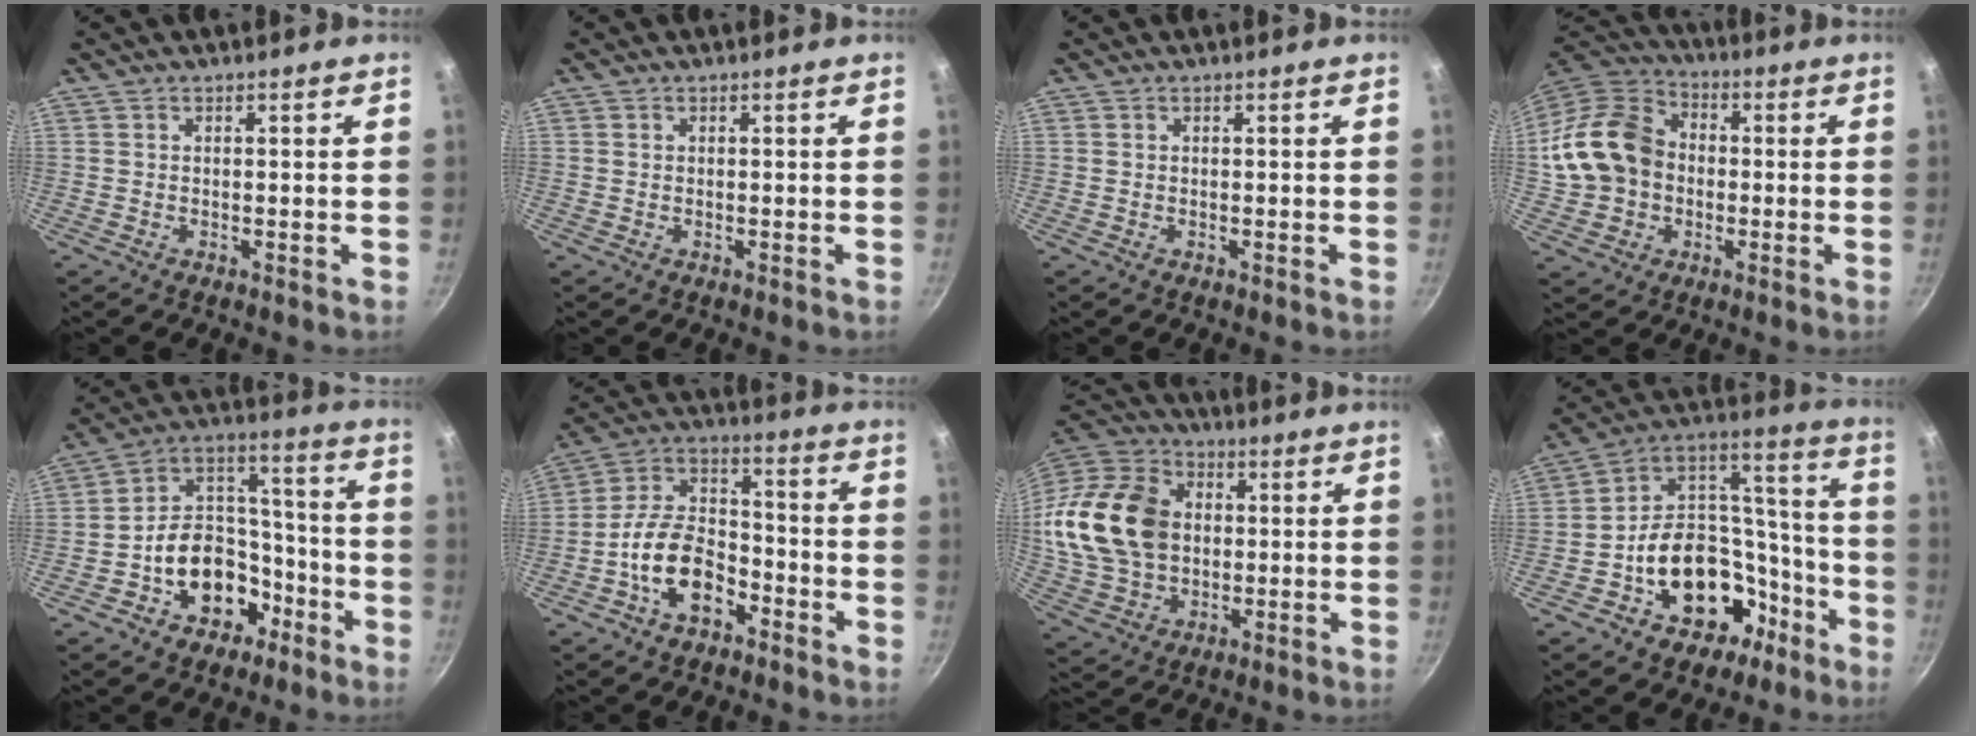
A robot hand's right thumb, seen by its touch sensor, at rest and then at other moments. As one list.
[{"total": 0.5, "force": [0.1, 0.5, 0.2], "torque": [0.000, 0.002, 0.001]}, {"total": 0.0}, {"total": 16.4, "force": [-0.5, 13.3, 9.6], "torque": [-0.167, 0.034, -0.016]}, {"total": 15.6, "force": [-6.9, 11.6, 7.8], "torque": [-0.082, 0.081, -0.101]}, {"total": 12.8, "force": [-5.8, 7.8, 8.4], "torque": [-0.125, 0.057, -0.114]}, {"total": 20.9, "force": [1.7, 15.9, 13.6], "torque": [-0.246, 0.020, 0.036]}, {"total": 21.3, "force": [-9.6, 15.2, 11.3], "torque": [-0.140, 0.102, -0.140]}]